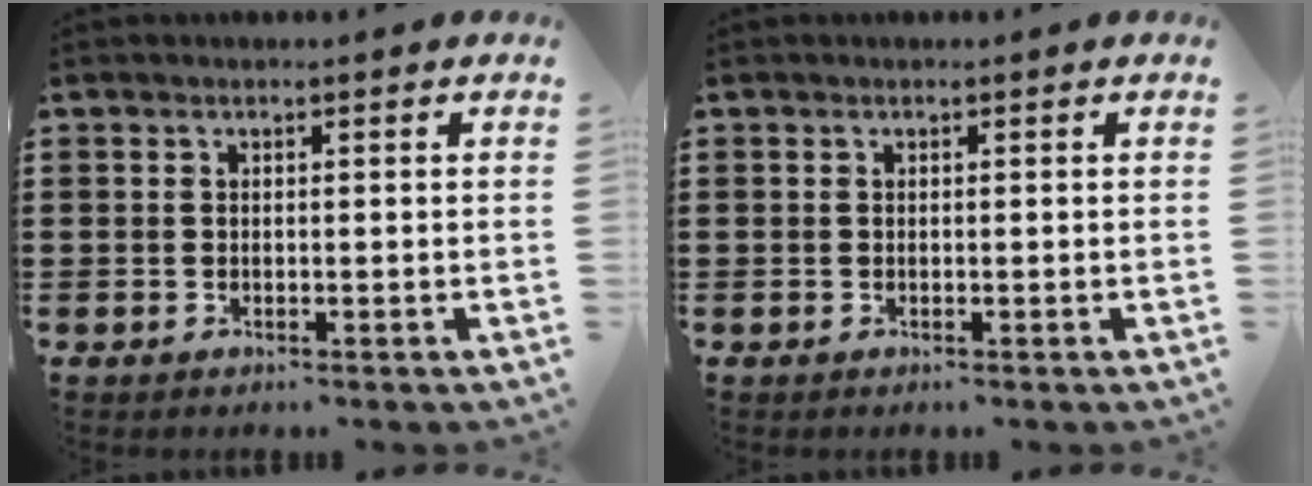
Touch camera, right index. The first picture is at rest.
{"total": 0.0}